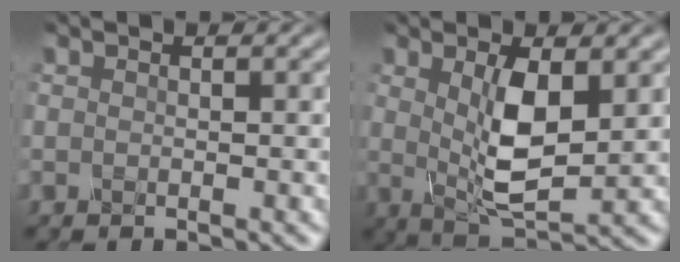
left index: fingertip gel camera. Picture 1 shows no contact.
{"total": 5.0, "force": [1.0, 1.7, 4.6], "torque": [-0.093, -0.004, 0.021]}